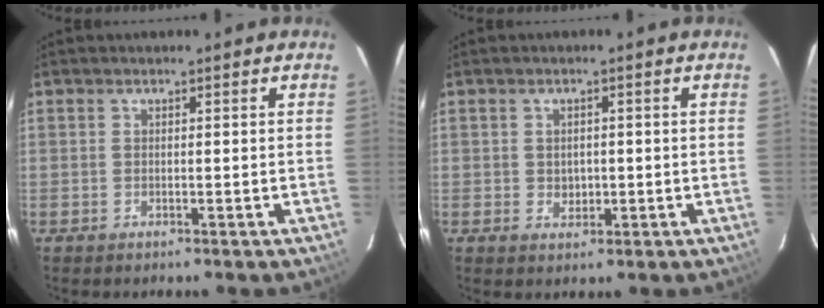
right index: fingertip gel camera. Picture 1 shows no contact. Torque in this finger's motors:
{"motor_torque": [-0.05, 0.01, -0.01, 0.00]}